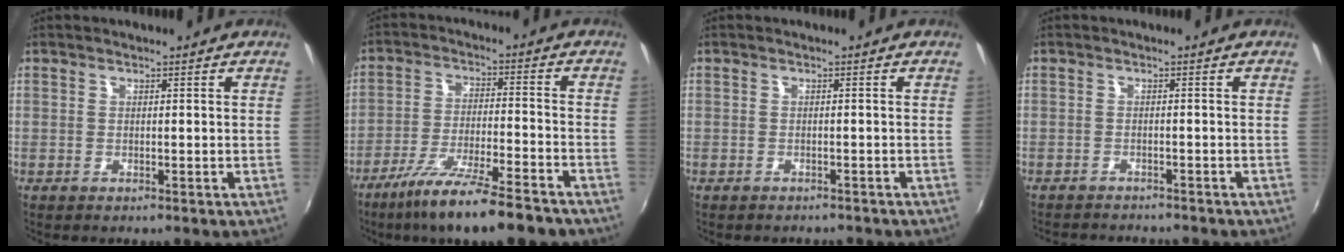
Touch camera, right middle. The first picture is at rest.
{"total": 15.7, "force": [-12.2, 1.7, 9.7], "torque": [-0.184, -0.035, -0.199]}
{"total": 2.6, "force": [-2.4, 0.7, 0.8], "torque": [-0.018, -0.011, -0.029]}
{"total": 5.7, "force": [-5.4, 0.9, 1.6], "torque": [-0.046, -0.012, -0.079]}